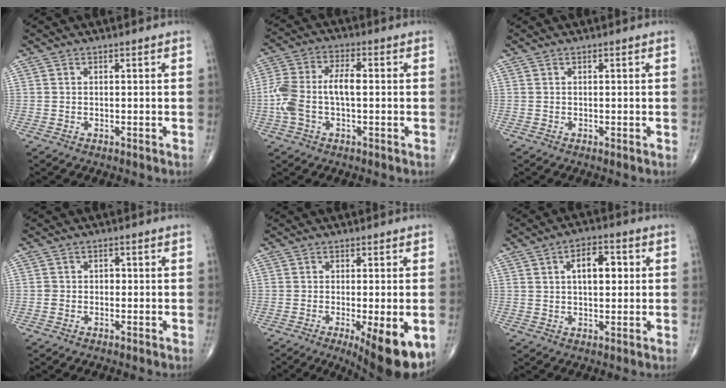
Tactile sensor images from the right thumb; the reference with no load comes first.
{"total": 10.2, "force": [-0.8, 5.1, 8.8], "torque": [-0.206, 0.031, -0.015]}
{"total": 0.0}
{"total": 1.8, "force": [-0.4, 1.5, 0.8], "torque": [-0.002, 0.009, -0.008]}
{"total": 12.1, "force": [-4.8, 3.3, 10.7], "torque": [-0.121, -0.014, -0.063]}
{"total": 7.3, "force": [1.6, 3.9, 6.0], "torque": [-0.074, 0.007, 0.022]}